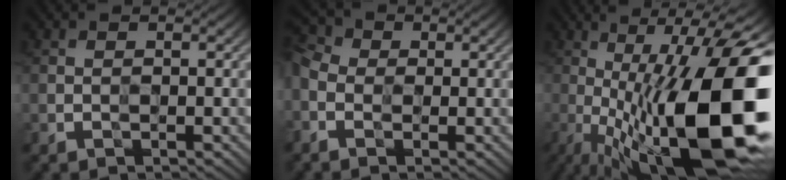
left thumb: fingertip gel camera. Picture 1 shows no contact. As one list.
[{"total": 5.2, "force": [-1.2, 4.0, 3.2], "torque": [-0.078, 0.003, -0.037]}, {"total": 19.3, "force": [-3.4, 6.1, 18.0], "torque": [-0.279, 0.015, -0.056]}]